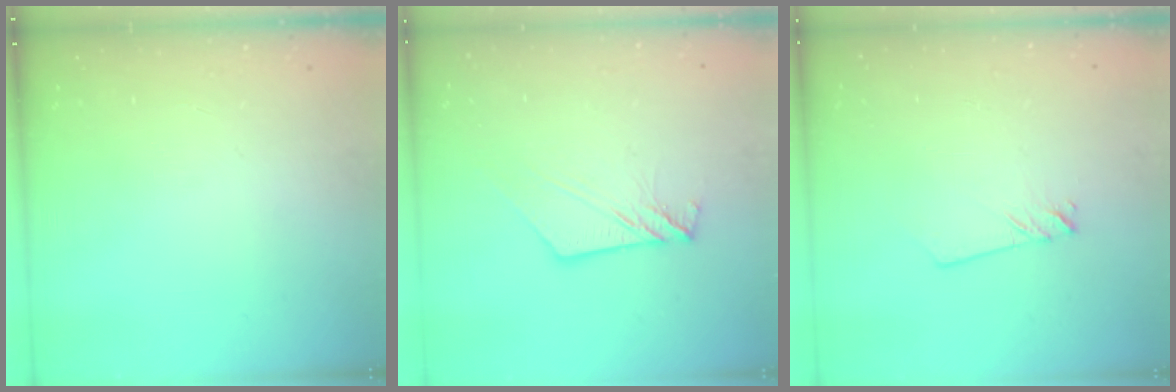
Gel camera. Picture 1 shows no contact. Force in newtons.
{"total": 9.0, "press": 8.9, "slide": 0.8}
{"total": 2.0, "press": 2.0, "slide": 0.1}